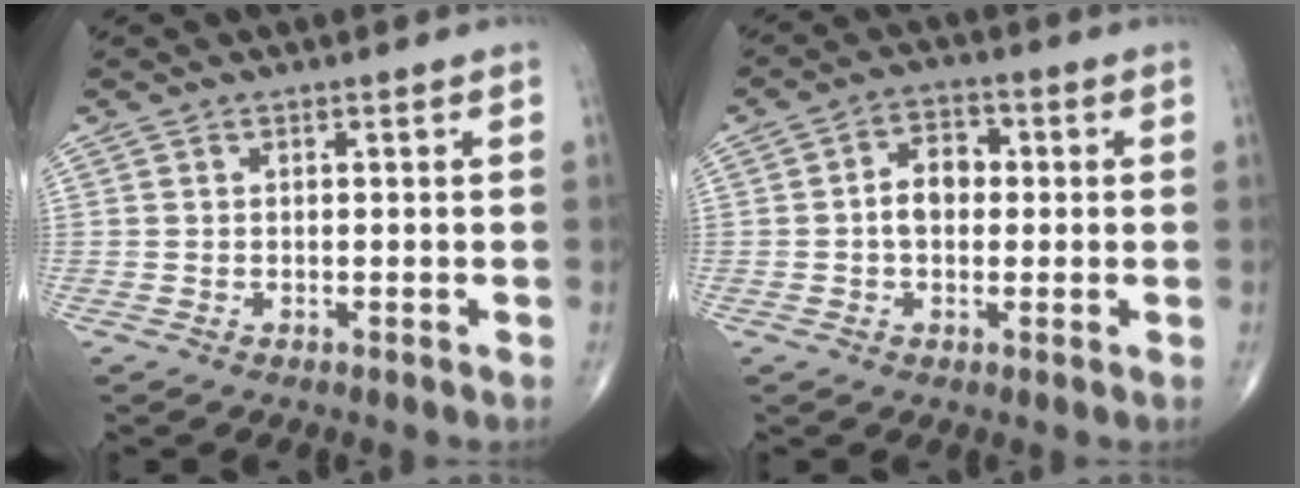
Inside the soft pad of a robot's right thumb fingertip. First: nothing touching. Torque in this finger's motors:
{"motor_torque": [-0.17, 0.32, 0.36, 0.22, 0.06]}